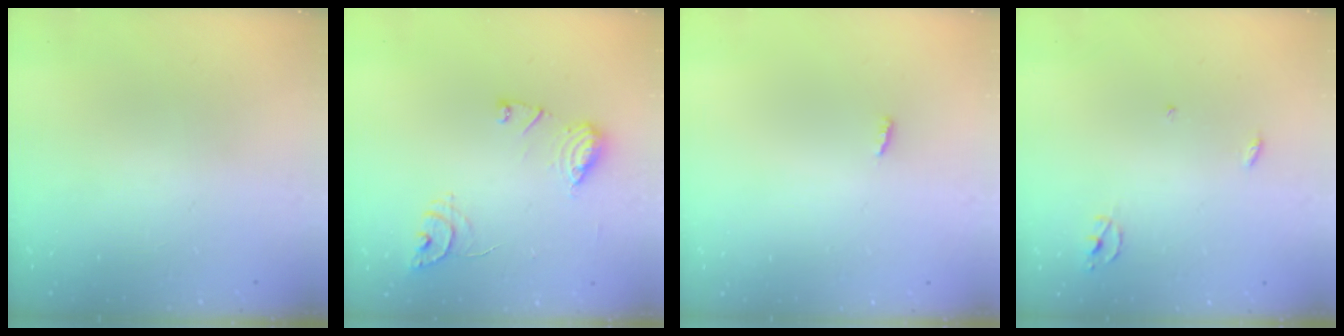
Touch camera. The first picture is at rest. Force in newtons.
{"total": 10.8, "press": 10.8, "slide": 0.5}
{"total": 2.8, "press": 2.7, "slide": 0.8}
{"total": 2.3, "press": 2.3, "slide": 0.1}